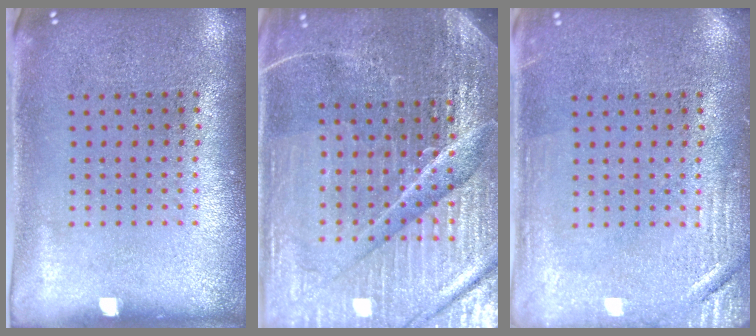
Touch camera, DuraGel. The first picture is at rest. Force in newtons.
{"total": 6.2, "press": 5.6, "slide": 2.7}
{"total": 2.5, "press": 2.5, "slide": 0.4}